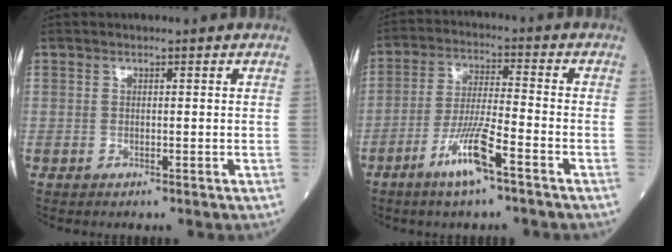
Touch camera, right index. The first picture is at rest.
{"total": 8.4, "force": [-4.8, 0.5, 6.9], "torque": [-0.141, -0.007, -0.091]}